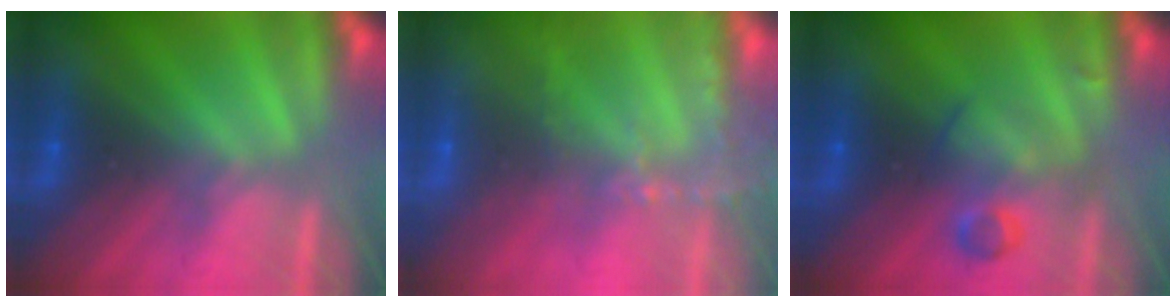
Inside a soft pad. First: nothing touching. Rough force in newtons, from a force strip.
{"total": 8.2}
{"total": 2.8}